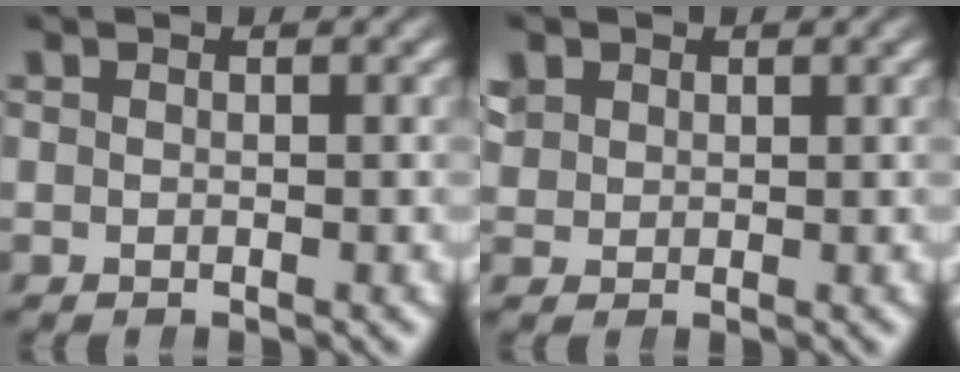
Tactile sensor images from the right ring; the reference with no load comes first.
{"total": 2.6, "force": [1.2, 2.1, 0.9], "torque": [-0.021, 0.003, 0.026]}